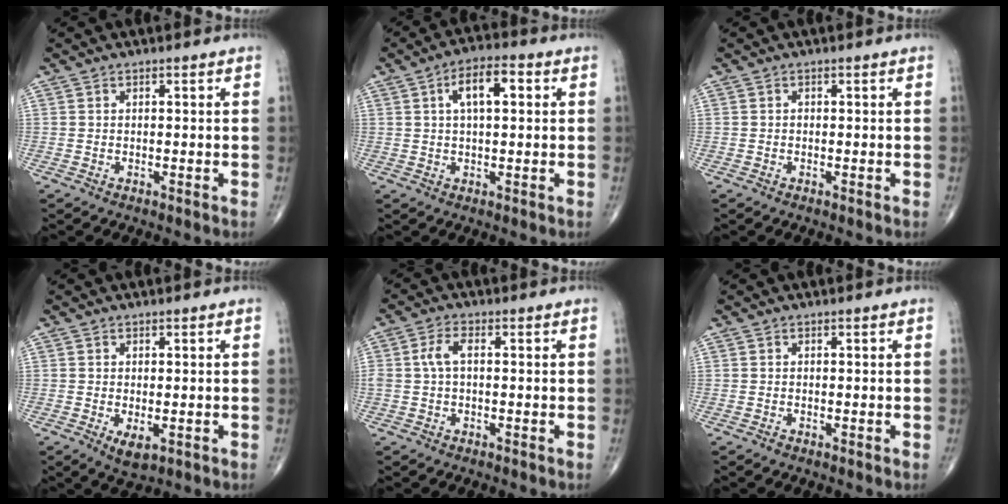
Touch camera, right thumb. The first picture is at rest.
{"total": 7.5, "force": [2.0, 3.3, 6.5], "torque": [-0.101, 0.014, 0.027]}
{"total": 0.0}
{"total": 3.4, "force": [-0.9, 1.6, 2.8], "torque": [-0.046, -0.009, -0.008]}
{"total": 3.6, "force": [0.3, 1.8, 3.1], "torque": [-0.075, 0.012, 0.003]}
{"total": 0.0}